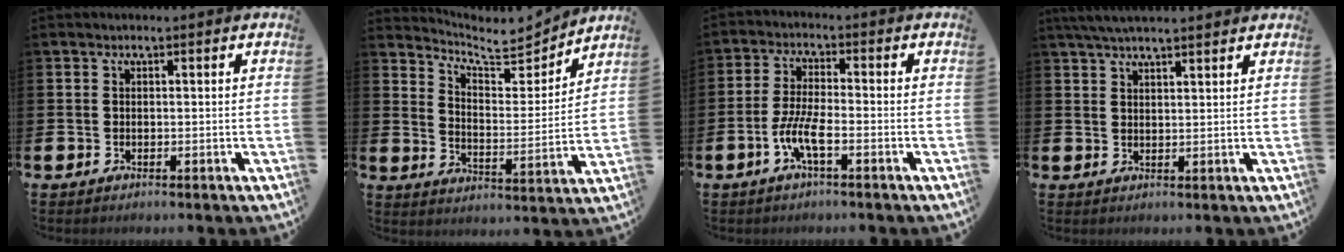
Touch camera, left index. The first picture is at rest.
{"total": 6.9, "force": [6.7, 1.3, 1.2], "torque": [-0.043, -0.060, 0.113]}
{"total": 4.6, "force": [-2.1, 0.8, 4.0], "torque": [-0.093, -0.003, -0.041]}
{"total": 4.2, "force": [3.9, 0.4, 1.5], "torque": [-0.037, -0.007, 0.072]}